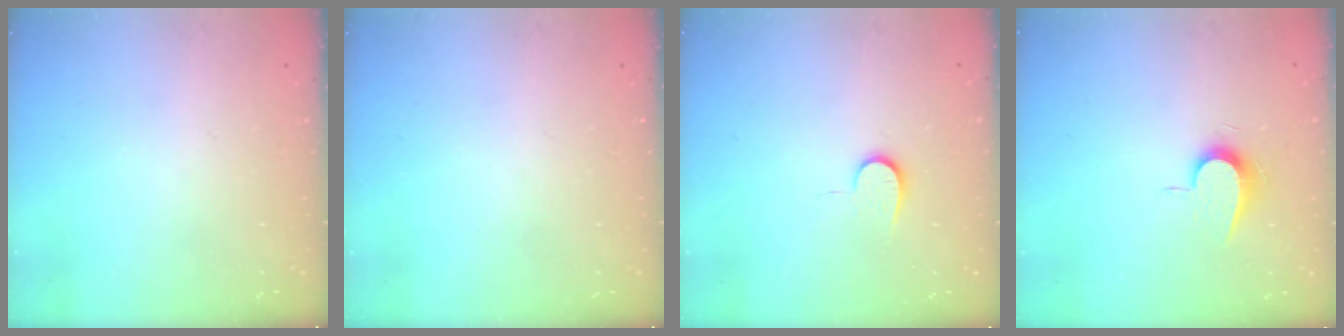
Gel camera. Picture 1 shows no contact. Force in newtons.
{"total": 0.0}
{"total": 6.6, "press": 6.6, "slide": 0.7}
{"total": 7.1, "press": 7.1, "slide": 0.7}